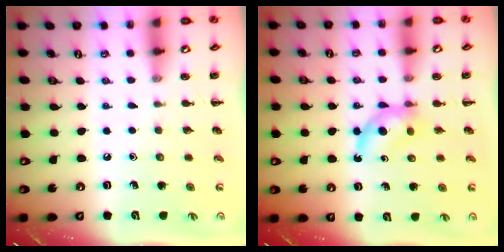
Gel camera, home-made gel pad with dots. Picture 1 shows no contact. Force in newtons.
{"total": 4.7, "press": 4.5, "slide": 1.2}